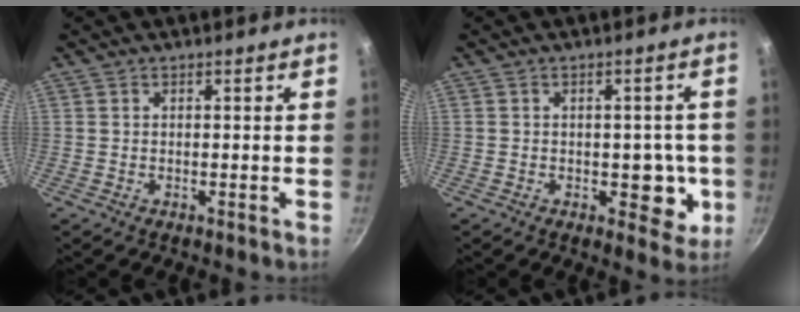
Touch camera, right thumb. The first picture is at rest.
{"total": 7.0, "force": [-1.4, 4.5, 5.2], "torque": [-0.020, 0.003, -0.015]}